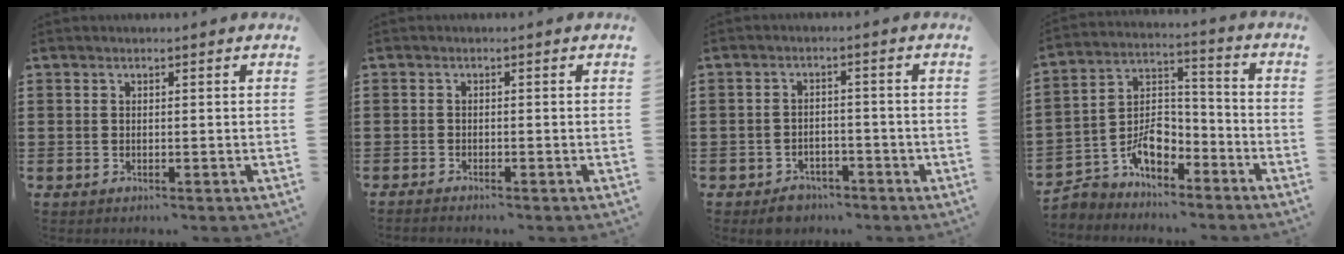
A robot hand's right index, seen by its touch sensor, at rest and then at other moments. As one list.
[{"total": 1.0, "force": [-1.0, 0.0, -0.1], "torque": [-0.001, 0.003, -0.021]}, {"total": 2.9, "force": [-2.4, 1.5, 0.2], "torque": [-0.008, 0.007, -0.049]}, {"total": 7.3, "force": [-4.7, 4.4, 3.5], "torque": [-0.076, 0.011, -0.089]}]